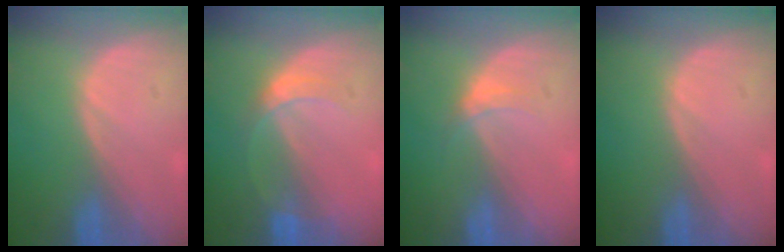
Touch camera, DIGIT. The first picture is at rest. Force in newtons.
{"total": 3.3, "press": 3.3, "slide": 0.2}
{"total": 2.3, "press": 1.9, "slide": 1.3}
{"total": 0.0}